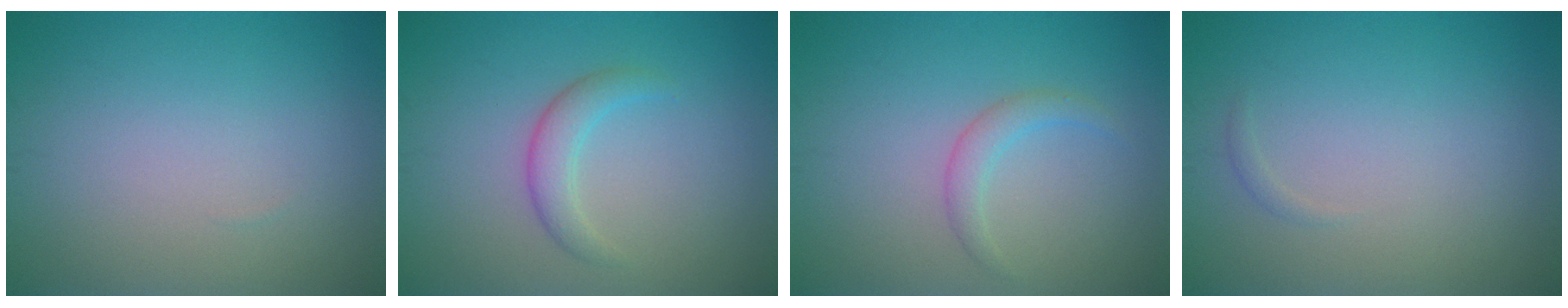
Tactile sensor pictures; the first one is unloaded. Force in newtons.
{"total": 2.2, "press": 2.2, "slide": 0.2}
{"total": 1.7, "press": 1.7, "slide": 0.1}
{"total": 0.5, "press": 0.5, "slide": 0.0}